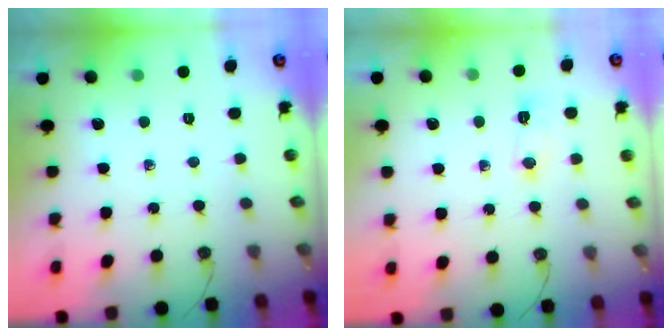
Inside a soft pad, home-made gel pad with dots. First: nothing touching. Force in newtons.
{"total": 3.9, "press": 3.8, "slide": 0.7}